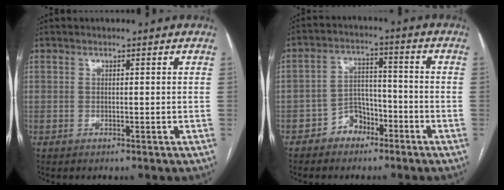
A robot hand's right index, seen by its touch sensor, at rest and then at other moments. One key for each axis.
{"total": 5.5, "fx": -3.4, "fy": 3.8, "fz": 2.0, "tx": -0.030, "ty": 0.021, "tz": -0.056}